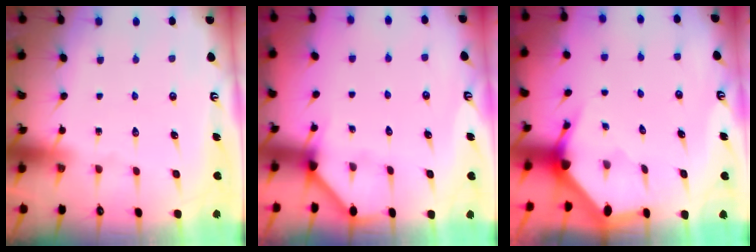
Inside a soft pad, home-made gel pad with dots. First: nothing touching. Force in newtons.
{"total": 2.9, "press": 2.9, "slide": 0.3}
{"total": 2.9, "press": 2.9, "slide": 0.2}